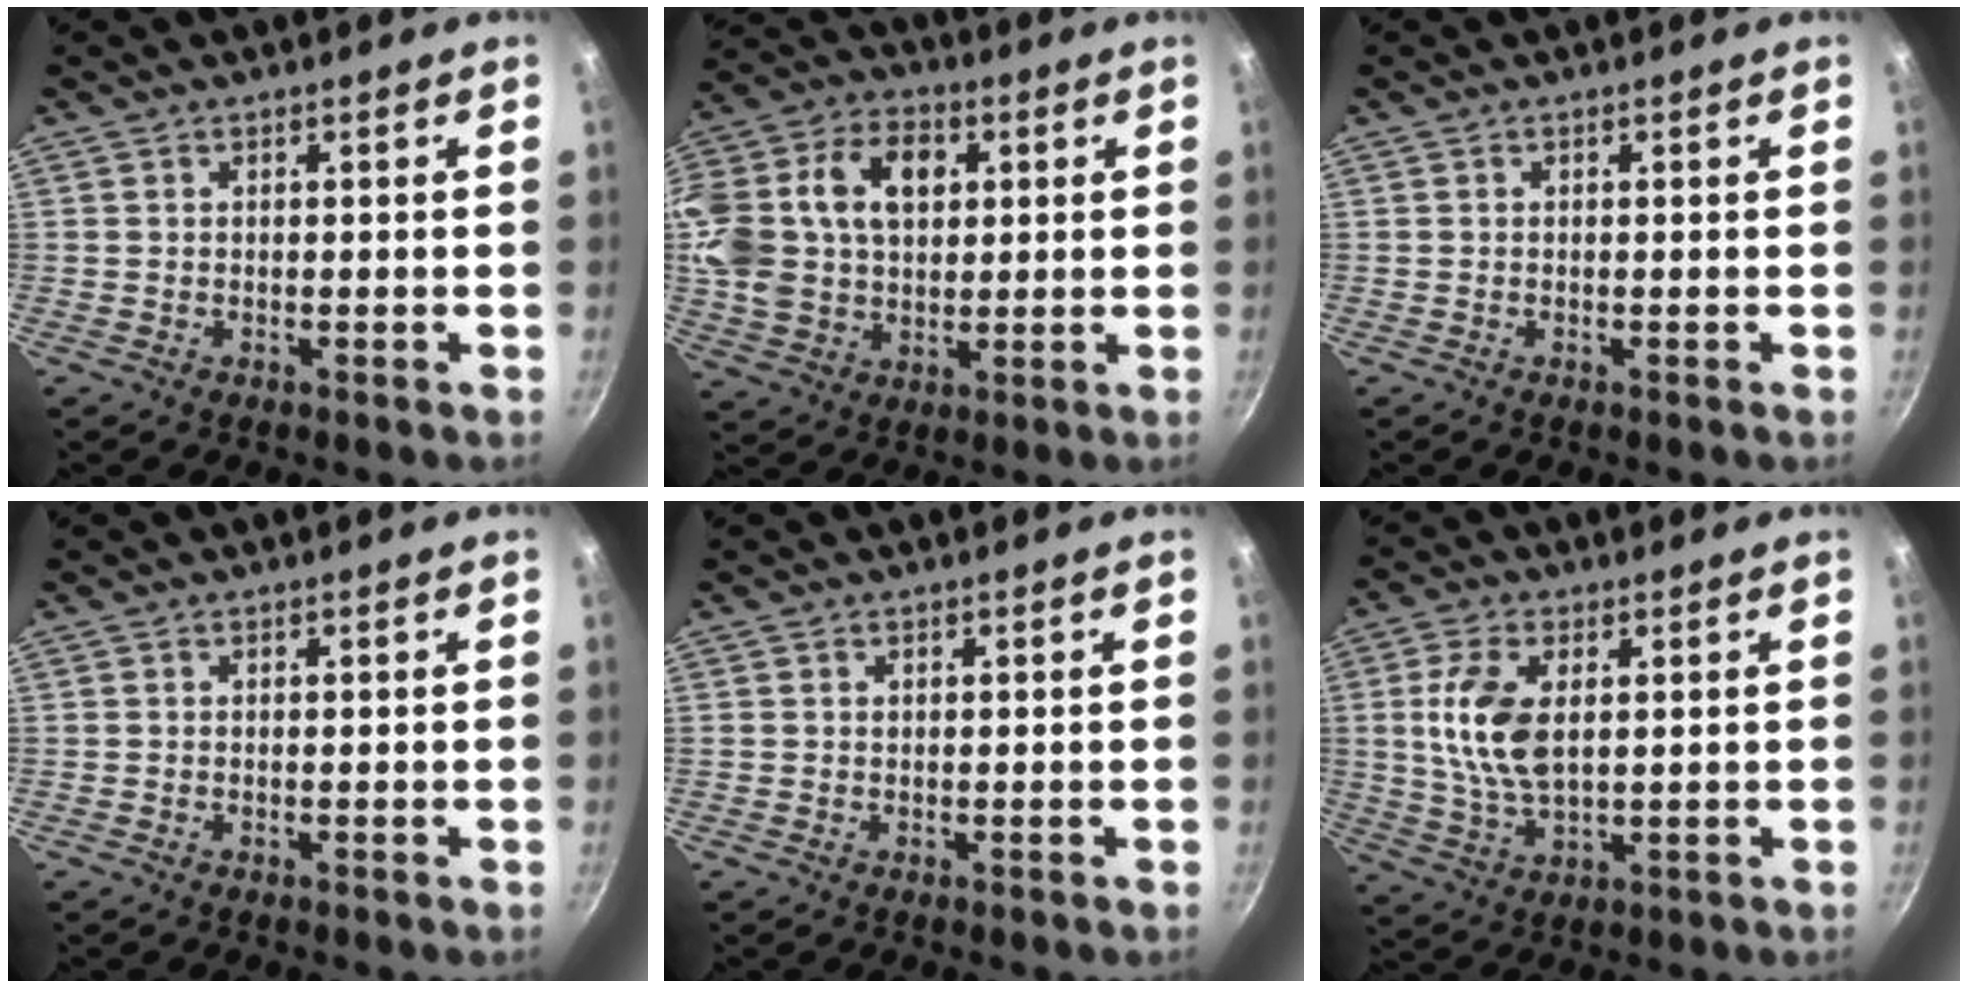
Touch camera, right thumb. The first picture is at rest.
{"total": 23.7, "force": [5.4, 16.9, 15.7], "torque": [-0.329, 0.026, 0.091]}
{"total": 0.0}
{"total": 0.0}
{"total": 0.0}
{"total": 10.7, "force": [1.9, 5.8, 8.7], "torque": [-0.172, -0.006, 0.041]}